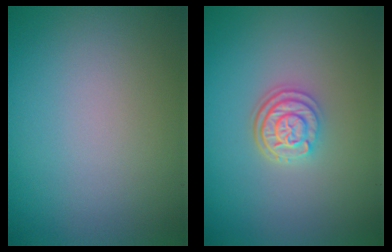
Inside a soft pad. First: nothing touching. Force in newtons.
{"total": 3.1, "press": 2.4, "slide": 2.0}